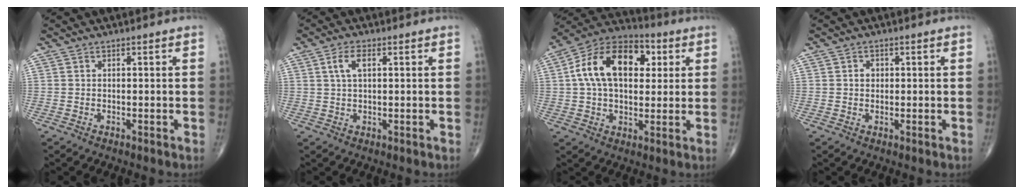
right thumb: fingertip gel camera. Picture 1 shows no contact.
{"total": 3.8, "force": [1.2, 1.7, 3.2], "torque": [-0.066, 0.007, 0.022]}
{"total": 17.9, "force": [4.0, 11.0, 13.5], "torque": [-0.206, 0.017, 0.057]}
{"total": 1.6, "force": [0.2, 1.4, 0.8], "torque": [-0.005, 0.003, 0.002]}